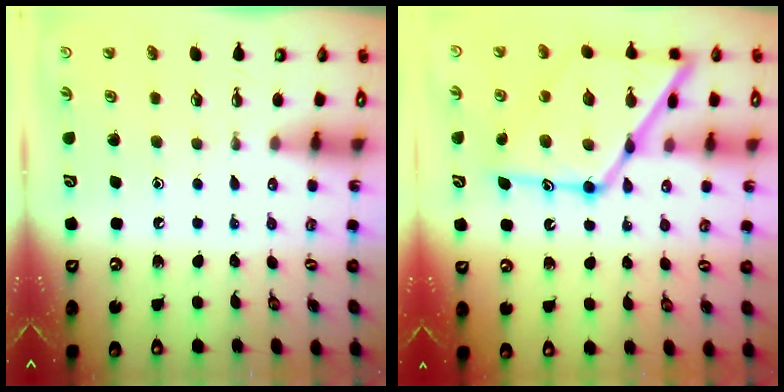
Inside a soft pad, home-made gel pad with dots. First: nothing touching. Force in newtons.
{"total": 22.1, "press": 22.0, "slide": 1.8}